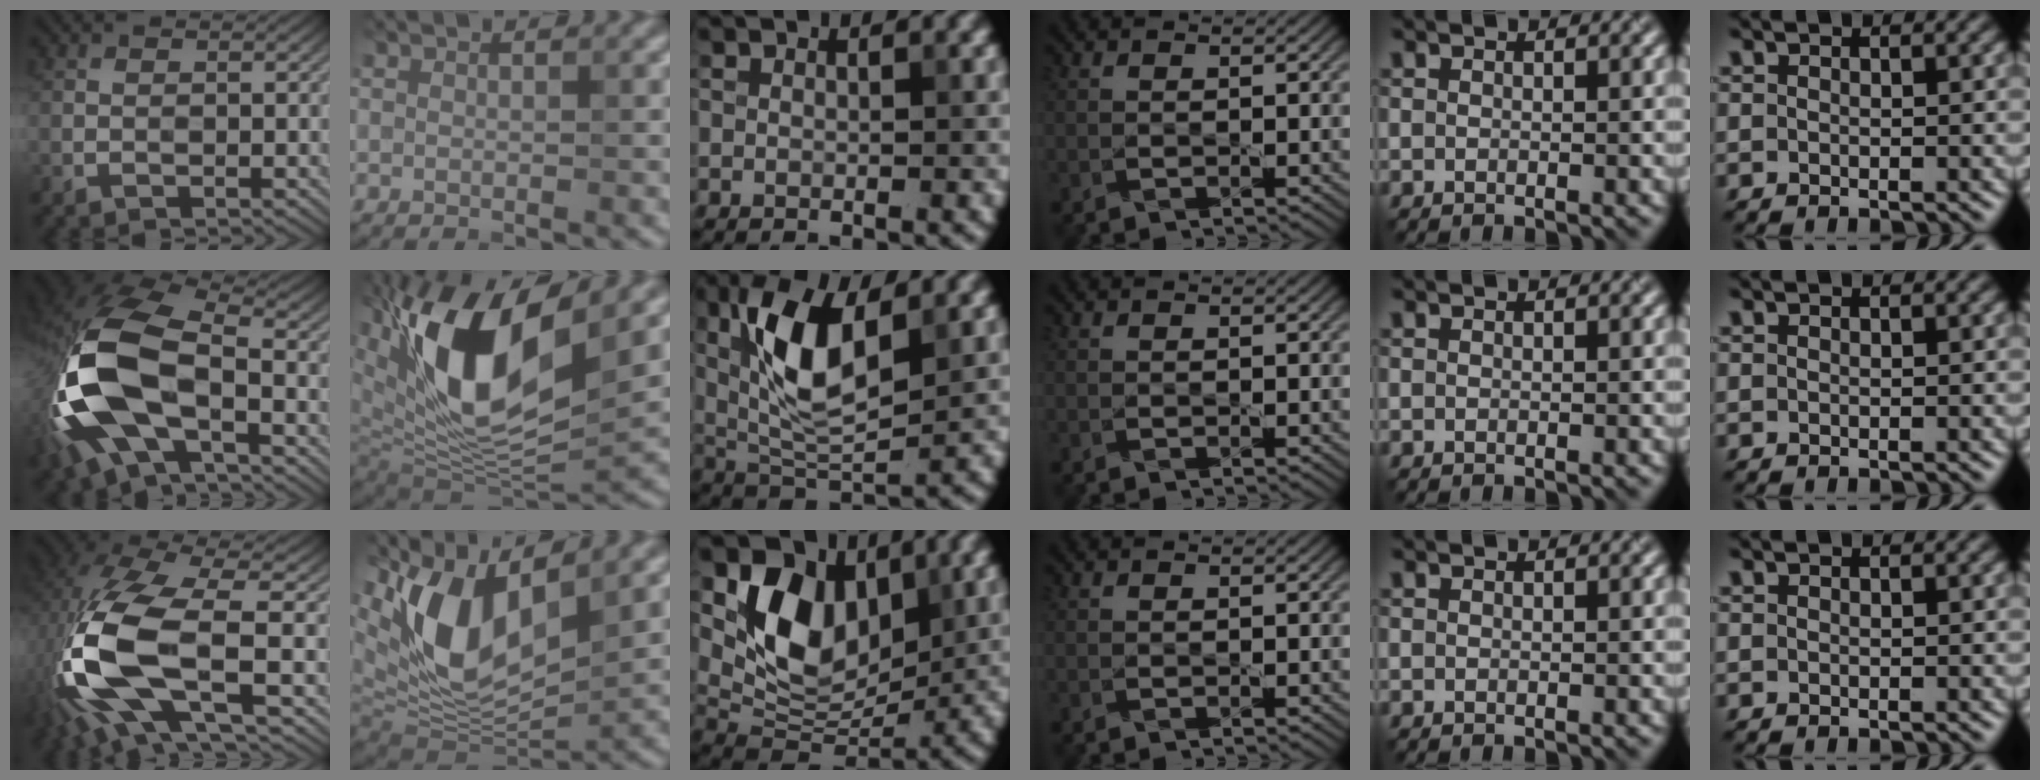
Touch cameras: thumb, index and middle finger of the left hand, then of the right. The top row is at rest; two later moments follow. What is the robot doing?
{"motion": "lift_and_place", "object": "knife"}